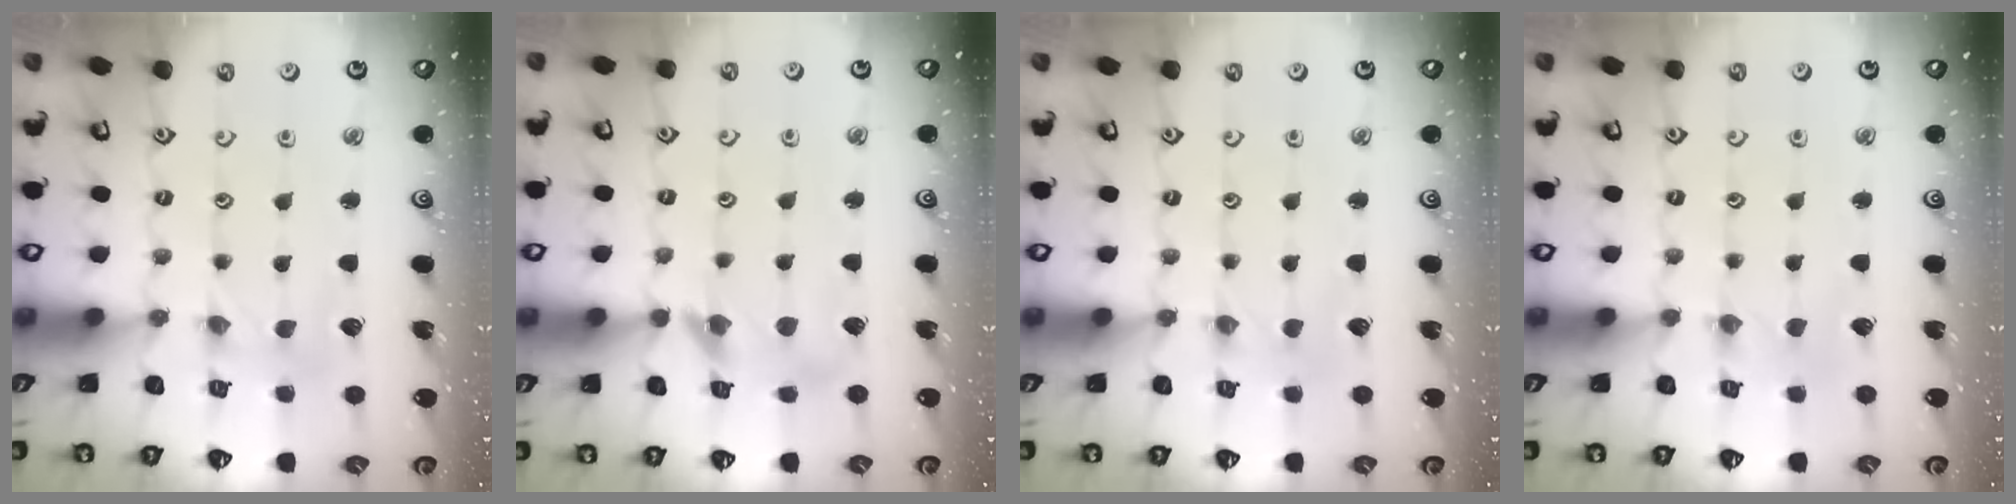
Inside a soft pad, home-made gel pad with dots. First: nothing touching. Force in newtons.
{"total": 11.1, "press": 11.0, "slide": 1.4}
{"total": 0.0}
{"total": 0.9, "press": 0.9, "slide": 0.2}